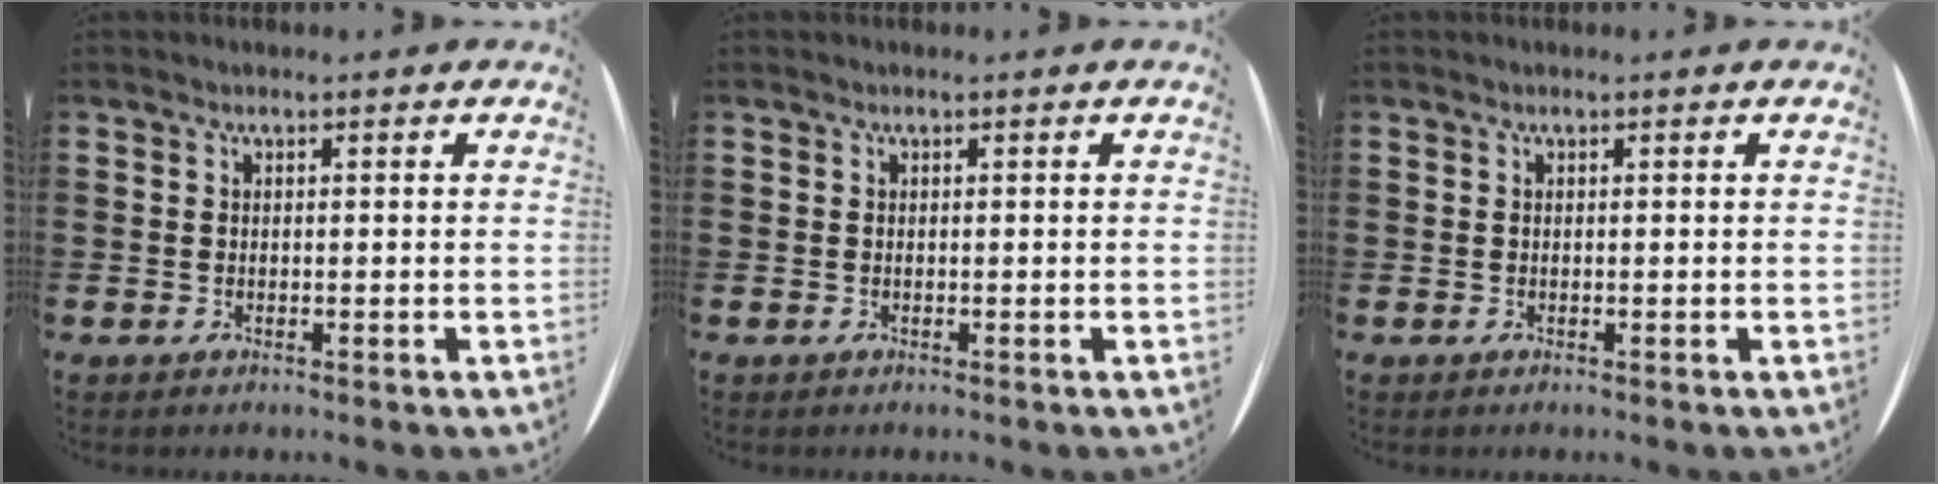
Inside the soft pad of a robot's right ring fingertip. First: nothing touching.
{"total": 0.0}
{"total": 0.0}